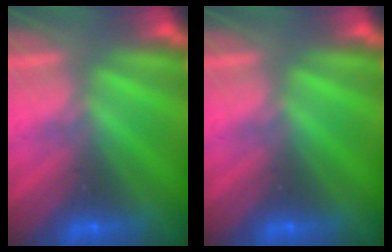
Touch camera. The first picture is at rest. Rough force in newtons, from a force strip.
{"total": 0.0}